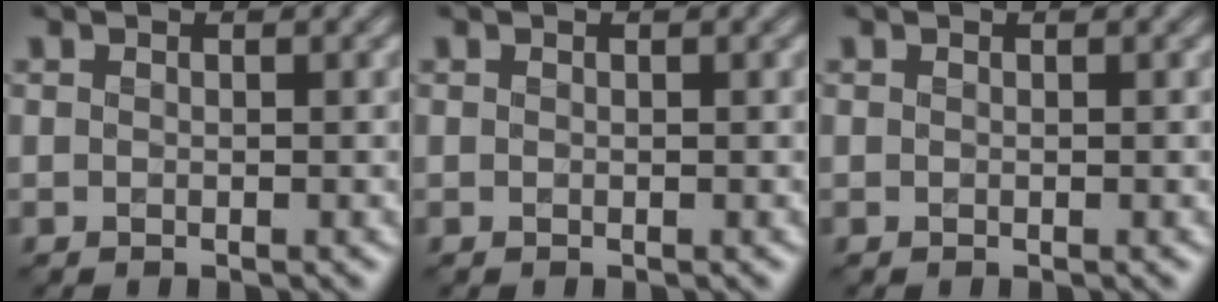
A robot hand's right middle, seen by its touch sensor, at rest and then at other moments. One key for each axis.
{"total": 0.0}
{"total": 0.0}